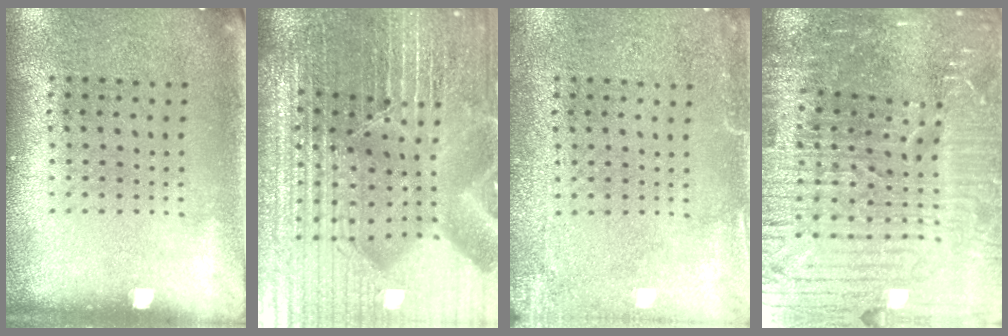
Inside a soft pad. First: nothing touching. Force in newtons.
{"total": 7.0, "press": 6.1, "slide": 3.4}
{"total": 2.8, "press": 2.8, "slide": 0.3}
{"total": 6.9, "press": 6.0, "slide": 3.4}